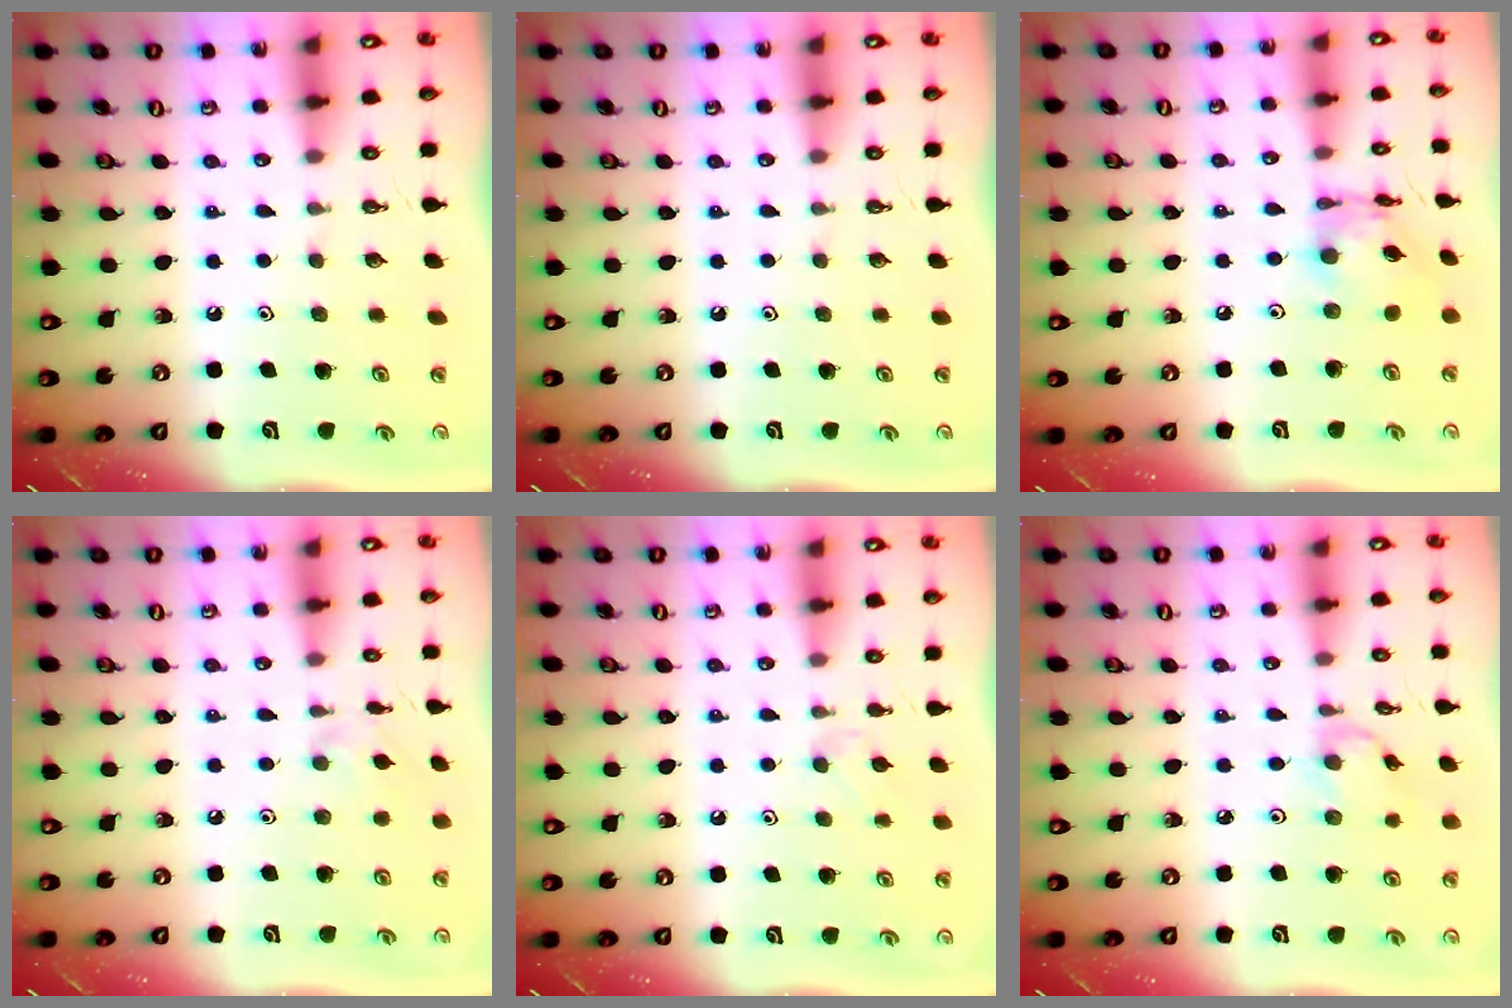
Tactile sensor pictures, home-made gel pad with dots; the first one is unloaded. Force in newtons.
{"total": 0.0}
{"total": 11.1, "press": 11.1, "slide": 0.7}
{"total": 1.8, "press": 1.7, "slide": 0.5}
{"total": 3.5, "press": 3.4, "slide": 0.5}
{"total": 3.3, "press": 3.3, "slide": 0.3}